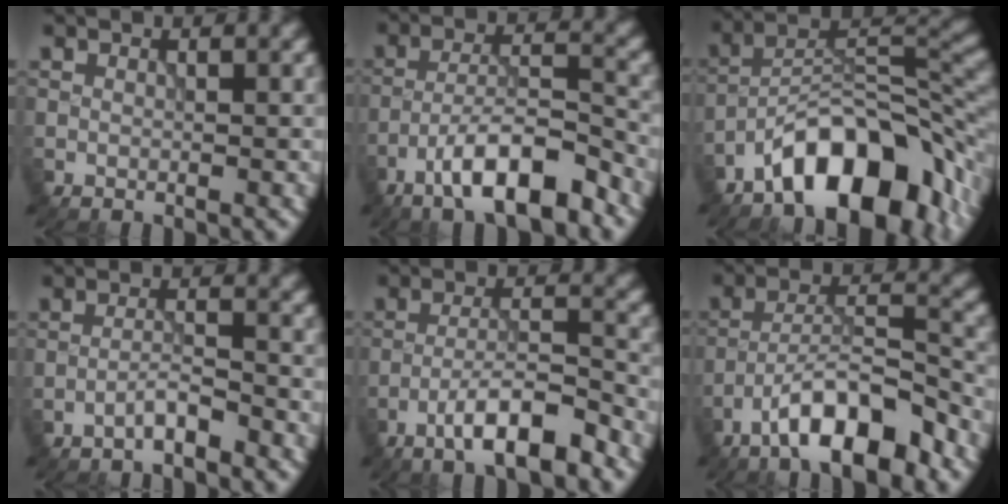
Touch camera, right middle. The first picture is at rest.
{"total": 8.4, "force": [-5.3, 2.2, 6.1], "torque": [-0.097, 0.010, -0.092]}
{"total": 11.6, "force": [-7.1, 4.8, 7.9], "torque": [-0.106, 0.013, -0.135]}
{"total": 1.9, "force": [-1.5, 0.2, 1.2], "torque": [-0.017, 0.010, -0.033]}
{"total": 6.6, "force": [-4.2, 1.3, 4.9], "torque": [-0.078, 0.009, -0.076]}
{"total": 8.5, "force": [-5.6, 2.3, 6.0], "torque": [-0.090, 0.015, -0.098]}